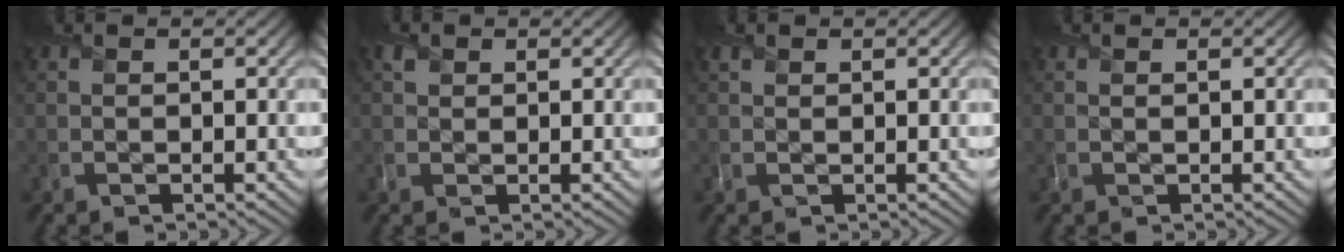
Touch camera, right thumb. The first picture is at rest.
{"total": 1.1, "force": [0.6, 0.9, 0.1], "torque": [-0.001, -0.001, 0.012]}
{"total": 0.5, "force": [0.4, 0.3, 0.0], "torque": [-0.005, -0.001, 0.010]}
{"total": 0.0}